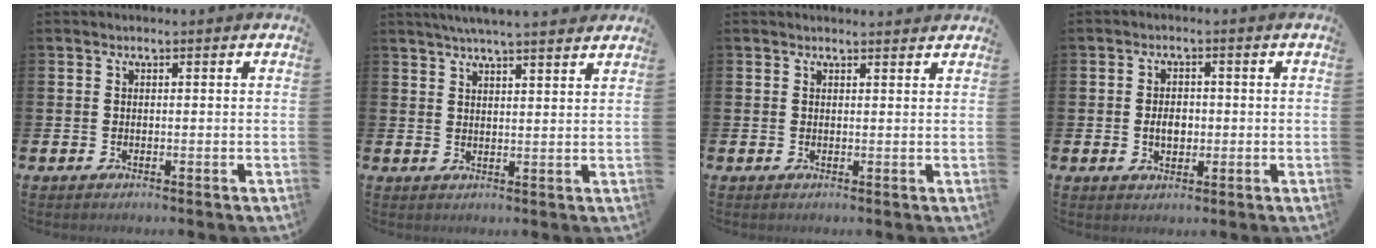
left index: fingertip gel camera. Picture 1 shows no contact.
{"total": 4.6, "force": [4.4, -0.4, 1.2], "torque": [-0.033, -0.014, 0.079]}
{"total": 1.2, "force": [1.1, 0.1, 0.0], "torque": [0.007, -0.005, 0.020]}
{"total": 3.1, "force": [-0.3, 2.1, 2.2], "torque": [-0.025, -0.001, -0.011]}